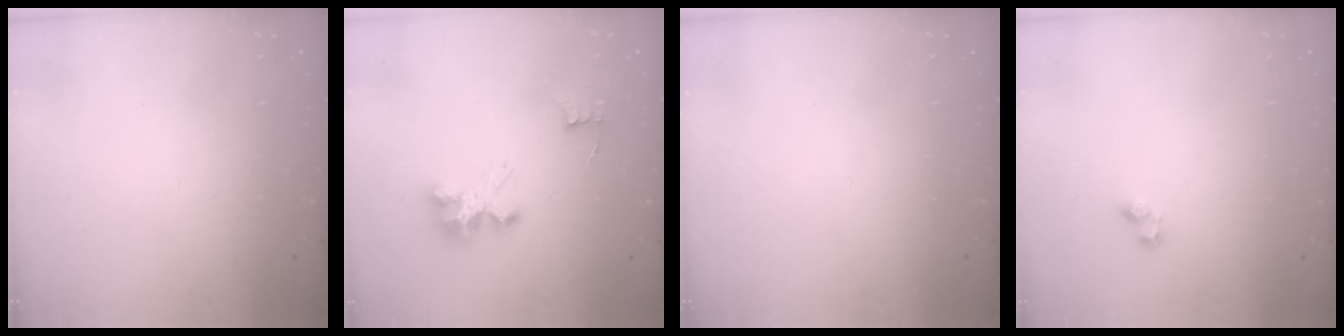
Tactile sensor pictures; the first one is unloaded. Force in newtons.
{"total": 7.9, "press": 7.9, "slide": 0.1}
{"total": 0.0}
{"total": 2.9, "press": 2.6, "slide": 1.3}